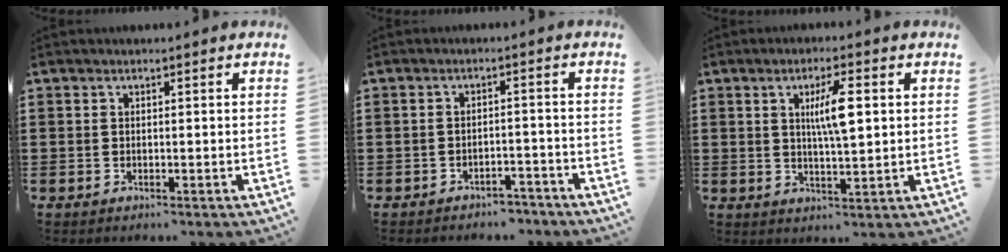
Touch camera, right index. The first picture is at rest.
{"total": 2.6, "force": [-2.6, 0.4, 0.3], "torque": [-0.011, 0.000, -0.054]}
{"total": 6.2, "force": [1.4, 1.2, 5.9], "torque": [-0.108, 0.003, 0.018]}